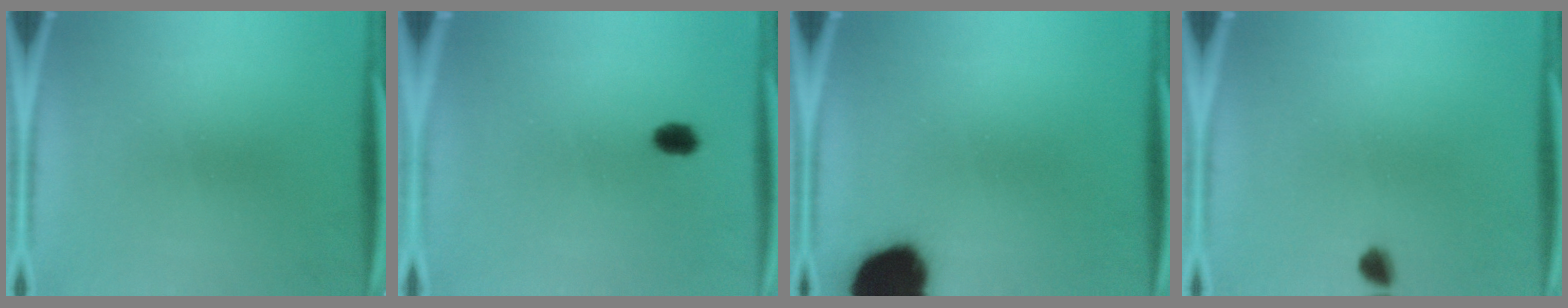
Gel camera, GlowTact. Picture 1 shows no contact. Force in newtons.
{"total": 2.8}
{"total": 18.1}
{"total": 2.4}